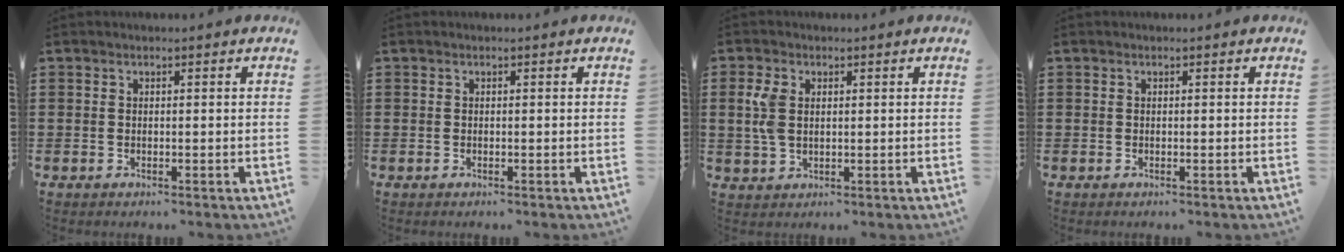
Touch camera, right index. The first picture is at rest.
{"total": 0.0}
{"total": 4.2, "force": [1.0, 2.7, 3.1], "torque": [-0.074, 0.008, 0.015]}
{"total": 0.0}